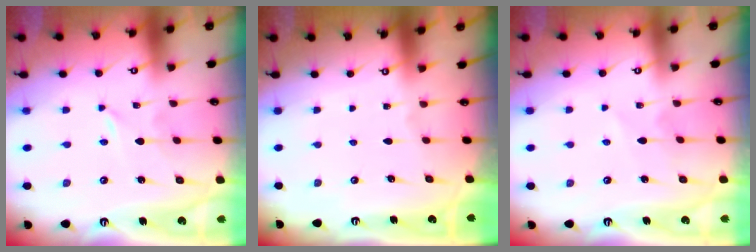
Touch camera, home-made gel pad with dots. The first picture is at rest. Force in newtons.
{"total": 0.0}
{"total": 3.7, "press": 3.7, "slide": 0.5}